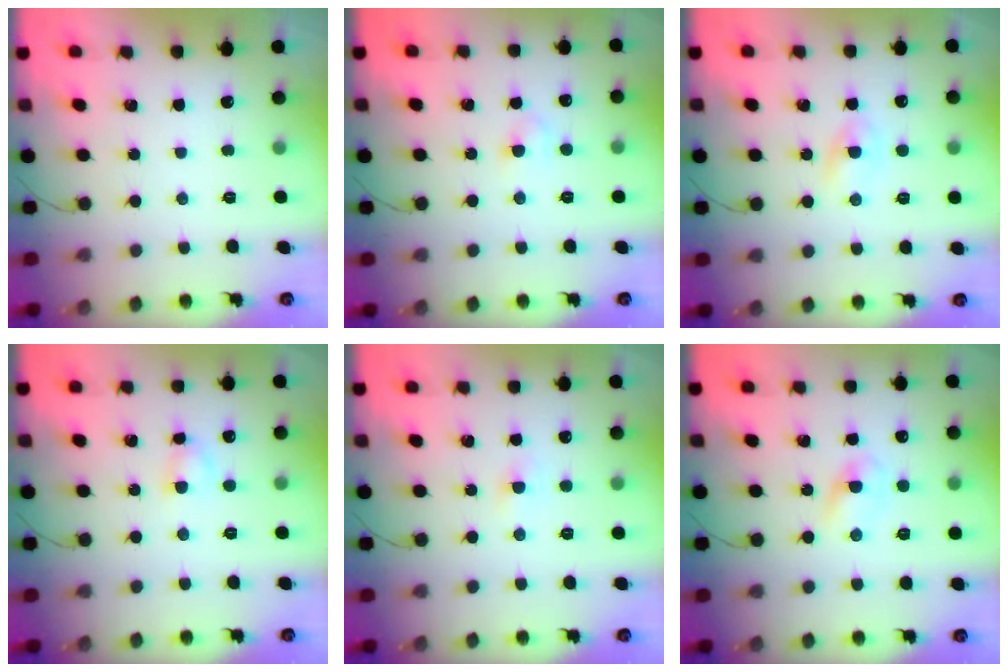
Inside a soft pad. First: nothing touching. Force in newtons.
{"total": 3.0, "press": 2.8, "slide": 1.3}
{"total": 2.2, "press": 2.0, "slide": 0.9}
{"total": 3.1, "press": 2.8, "slide": 1.3}
{"total": 1.9, "press": 1.7, "slide": 0.7}
{"total": 2.9, "press": 2.6, "slide": 1.3}